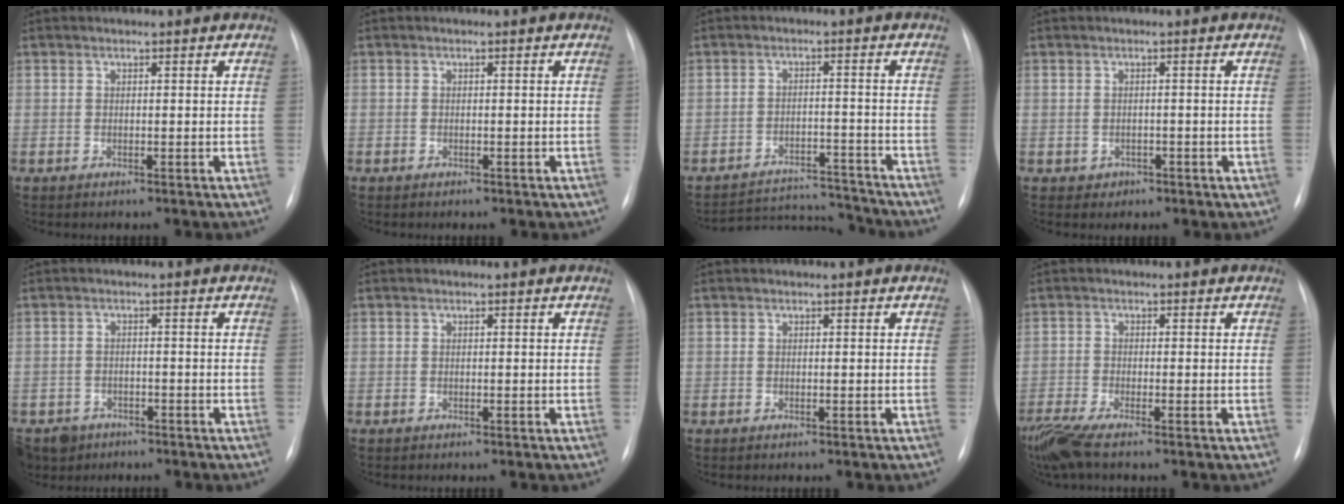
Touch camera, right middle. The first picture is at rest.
{"total": 0.5, "force": [-0.4, 0.3, 0.2], "torque": [-0.005, 0.004, -0.006]}
{"total": 10.6, "force": [-10.6, 0.8, -0.2], "torque": [0.002, 0.011, -0.156]}
{"total": 1.9, "force": [-0.8, 1.7, 0.2], "torque": [-0.004, 0.008, -0.003]}
{"total": 6.3, "force": [-4.6, 4.2, 0.8], "torque": [-0.016, 0.001, -0.074]}
{"total": 0.0}
{"total": 0.0}
{"total": 5.8, "force": [-4.4, 0.5, 3.7], "torque": [-0.083, -0.020, -0.088]}